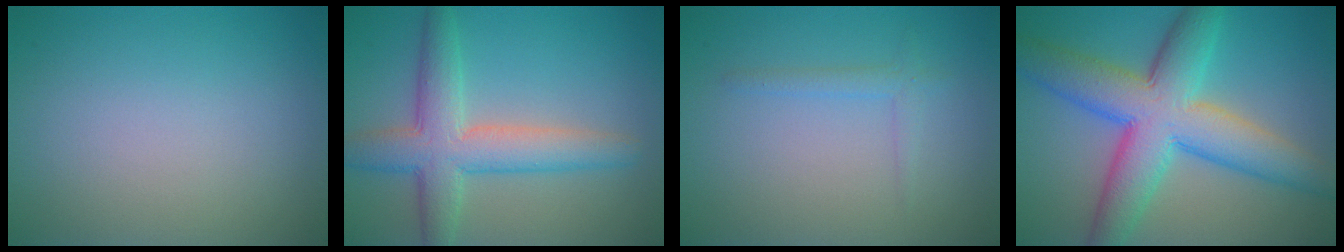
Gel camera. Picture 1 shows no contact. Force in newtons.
{"total": 6.0, "press": 6.0, "slide": 0.4}
{"total": 1.3, "press": 1.3, "slide": 0.1}
{"total": 9.9, "press": 9.9, "slide": 0.4}